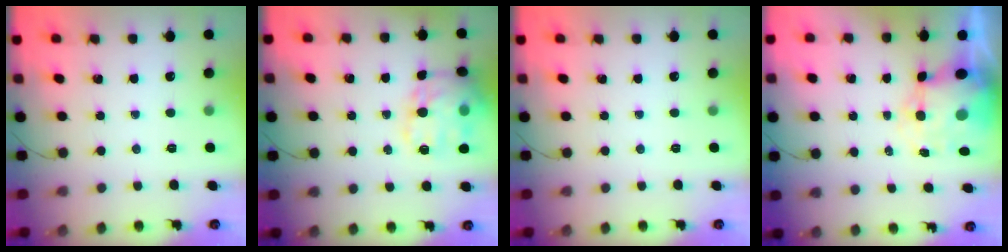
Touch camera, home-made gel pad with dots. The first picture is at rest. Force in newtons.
{"total": 18.0, "press": 17.9, "slide": 1.7}
{"total": 0.0}
{"total": 9.4, "press": 9.2, "slide": 2.1}